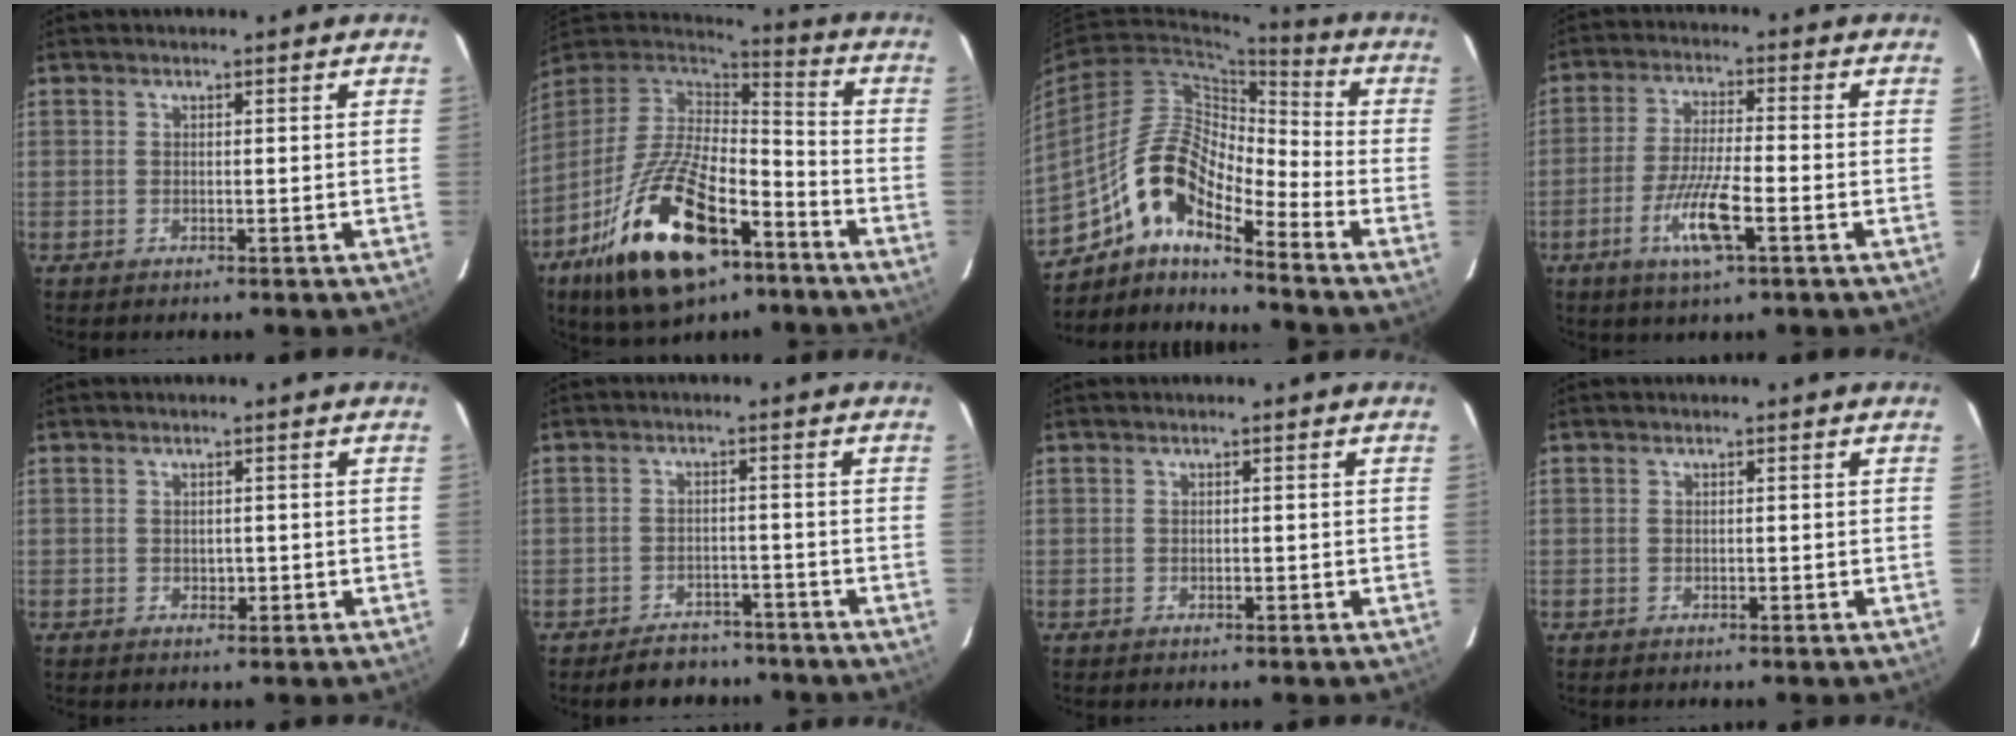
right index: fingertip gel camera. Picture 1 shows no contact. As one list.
[{"total": 22.9, "force": [-12.8, 8.6, 17.0], "torque": [-0.335, -0.019, -0.224]}, {"total": 13.2, "force": [-9.1, 3.5, 8.9], "torque": [-0.168, 0.029, -0.164]}, {"total": 9.0, "force": [-3.8, 1.0, 8.1], "torque": [-0.158, -0.011, -0.069]}, {"total": 1.4, "force": [-0.3, 1.0, 1.0], "torque": [-0.013, 0.001, 0.000]}, {"total": 5.6, "force": [-4.7, 2.8, 0.9], "torque": [-0.011, 0.005, -0.071]}, {"total": 0.8, "force": [-0.2, 0.4, 0.6], "torque": [-0.012, 0.000, -0.003]}, {"total": 0.5, "force": [-0.1, 0.3, 0.4], "torque": [-0.009, -0.001, -0.001]}]